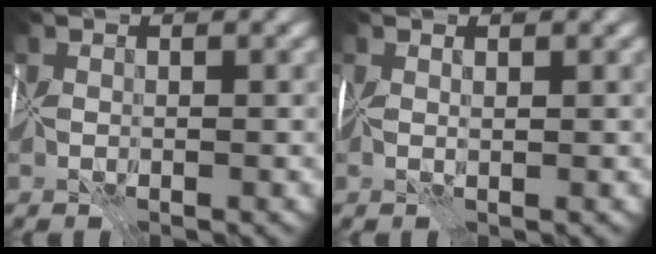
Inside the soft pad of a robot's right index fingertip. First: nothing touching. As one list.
[{"total": 0.7, "force": [0.4, -0.6, -0.2], "torque": [0.014, -0.001, 0.006]}]